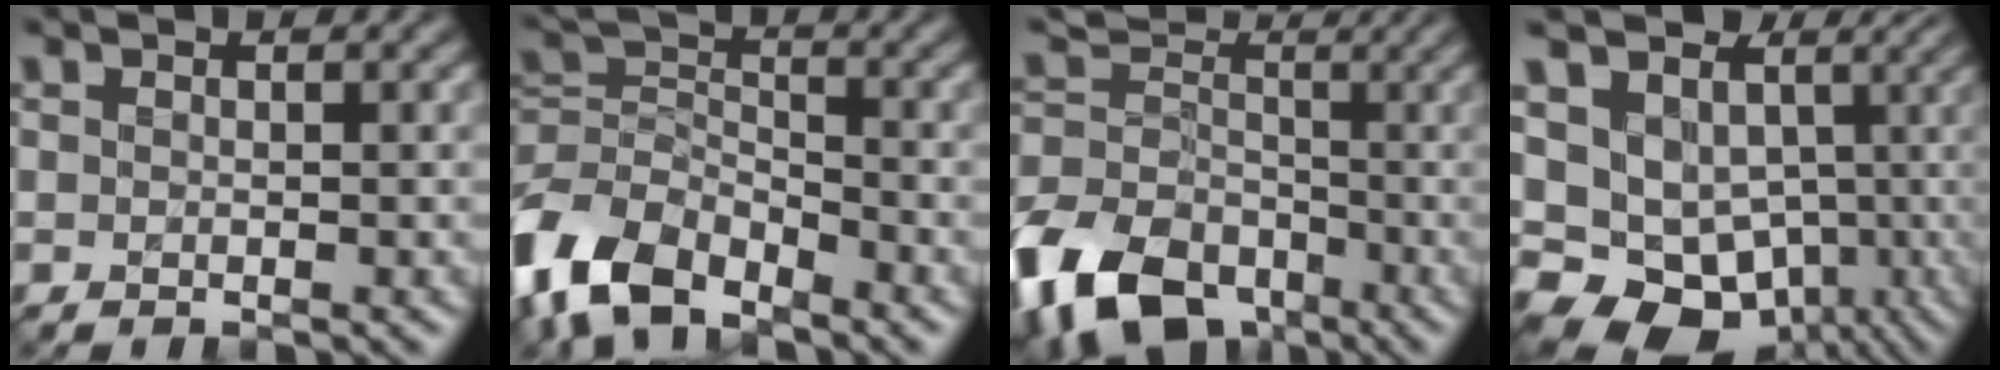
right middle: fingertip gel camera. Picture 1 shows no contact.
{"total": 9.1, "force": [-6.0, 4.9, 4.8], "torque": [-0.103, -0.008, -0.132]}
{"total": 13.2, "force": [-6.7, 9.1, 6.8], "torque": [-0.159, -0.021, -0.132]}
{"total": 13.1, "force": [-1.4, 11.3, 6.3], "torque": [-0.124, -0.008, -0.016]}